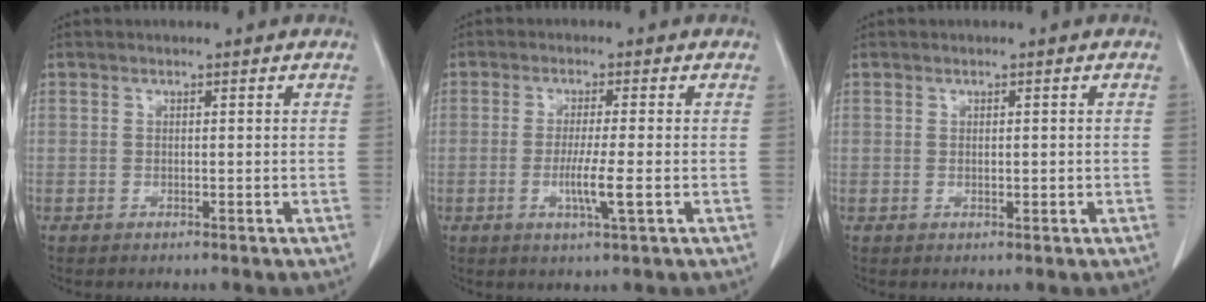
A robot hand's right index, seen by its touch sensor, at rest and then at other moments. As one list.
[{"total": 5.3, "force": [-1.4, 0.0, 5.1], "torque": [-0.097, -0.011, -0.023]}, {"total": 1.1, "force": [-0.1, 0.7, 0.9], "torque": [-0.021, -0.001, 0.002]}]